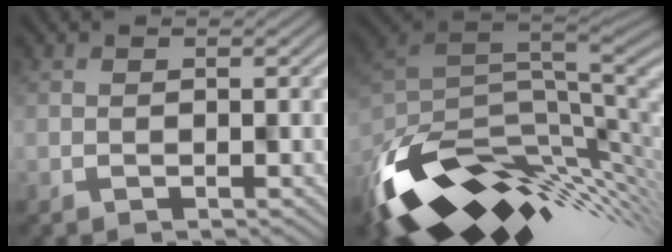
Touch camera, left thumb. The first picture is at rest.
{"total": 15.1, "force": [-5.6, 7.1, 12.1], "torque": [-0.237, -0.017, -0.100]}